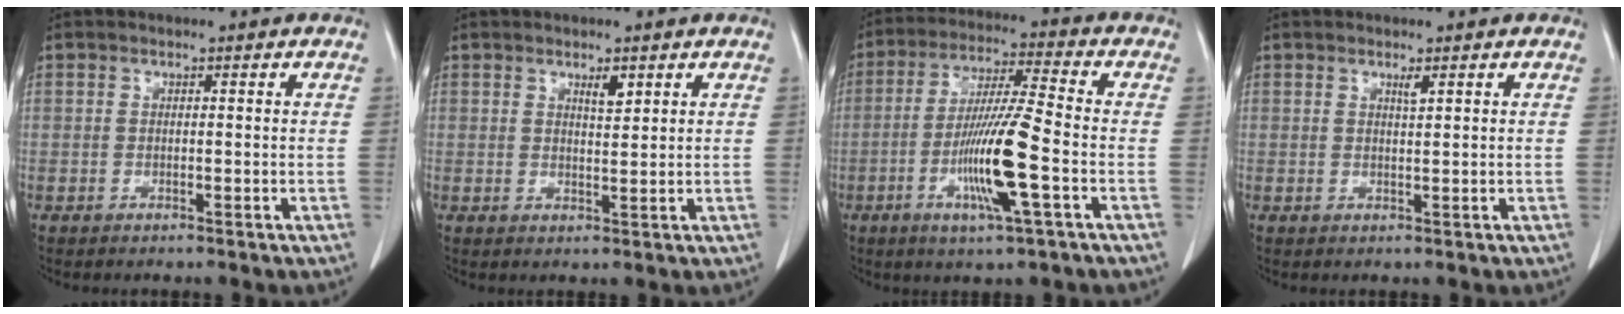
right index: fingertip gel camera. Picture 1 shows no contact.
{"total": 2.1, "force": [1.3, 0.5, 1.6], "torque": [-0.028, -0.004, 0.023]}
{"total": 12.1, "force": [-3.7, -0.2, 11.5], "torque": [-0.226, -0.012, -0.074]}
{"total": 1.0, "force": [0.6, -0.1, 0.7], "torque": [-0.015, -0.005, 0.012]}